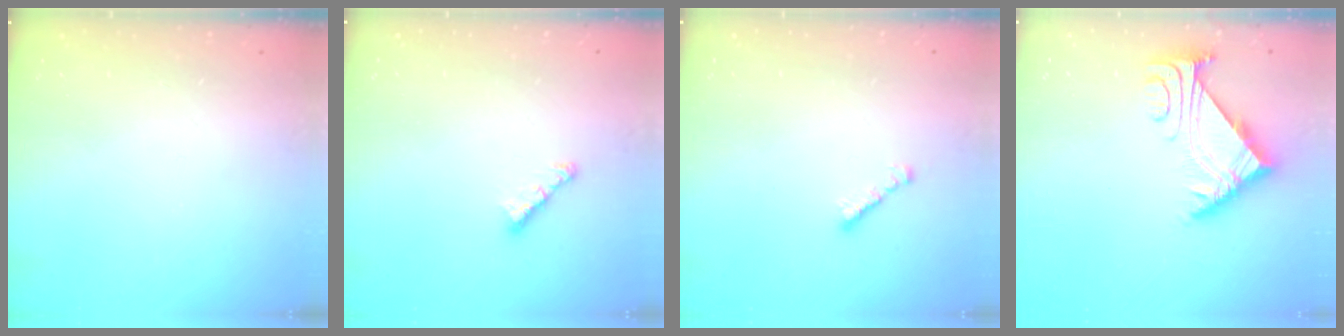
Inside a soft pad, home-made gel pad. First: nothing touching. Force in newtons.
{"total": 4.5, "press": 4.4, "slide": 0.7}
{"total": 1.9, "press": 1.9, "slide": 0.5}
{"total": 4.9, "press": 4.8, "slide": 0.7}